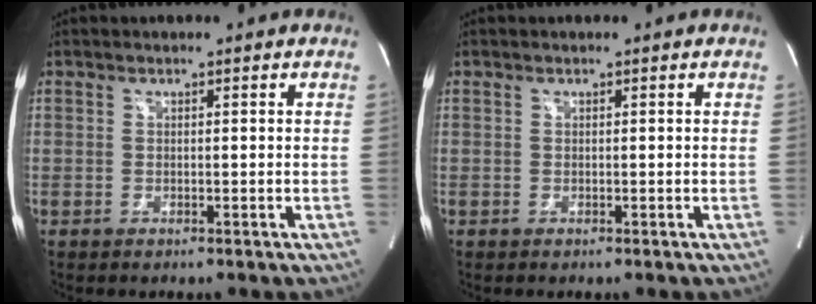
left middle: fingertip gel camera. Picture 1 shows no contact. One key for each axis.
{"total": 0.0}